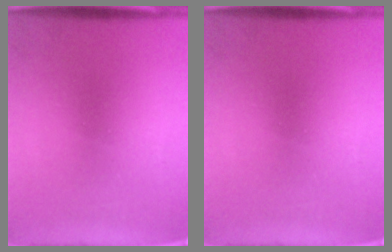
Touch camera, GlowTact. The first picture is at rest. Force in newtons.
{"total": 0.0}